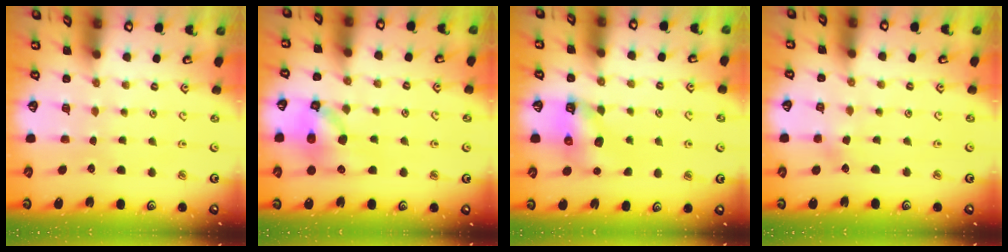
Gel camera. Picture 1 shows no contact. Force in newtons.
{"total": 12.3, "press": 12.2, "slide": 1.7}
{"total": 7.3, "press": 7.2, "slide": 1.0}
{"total": 3.6, "press": 3.5, "slide": 0.4}